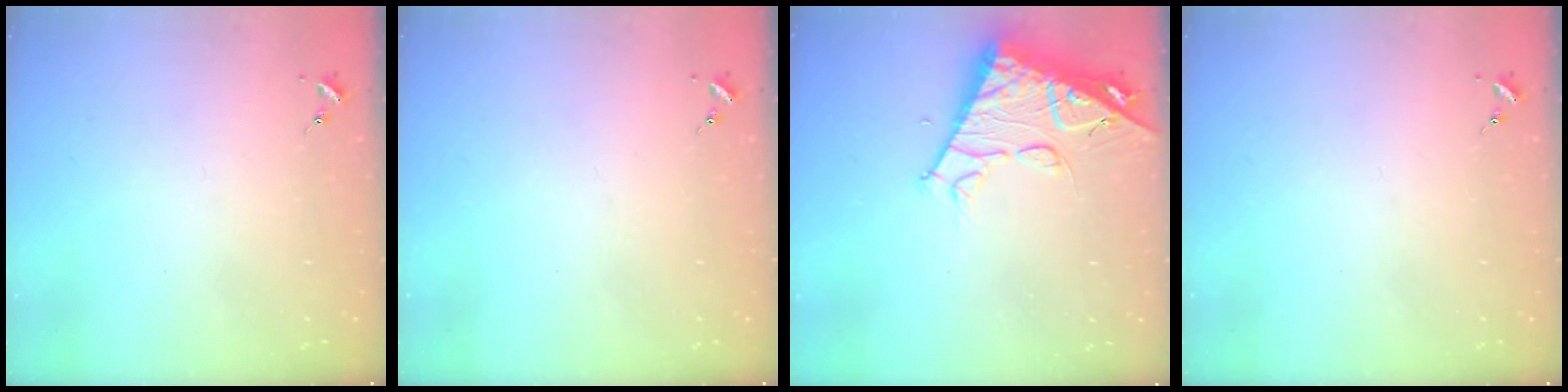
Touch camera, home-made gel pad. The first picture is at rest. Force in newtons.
{"total": 0.0}
{"total": 13.9, "press": 13.8, "slide": 1.4}
{"total": 0.0}